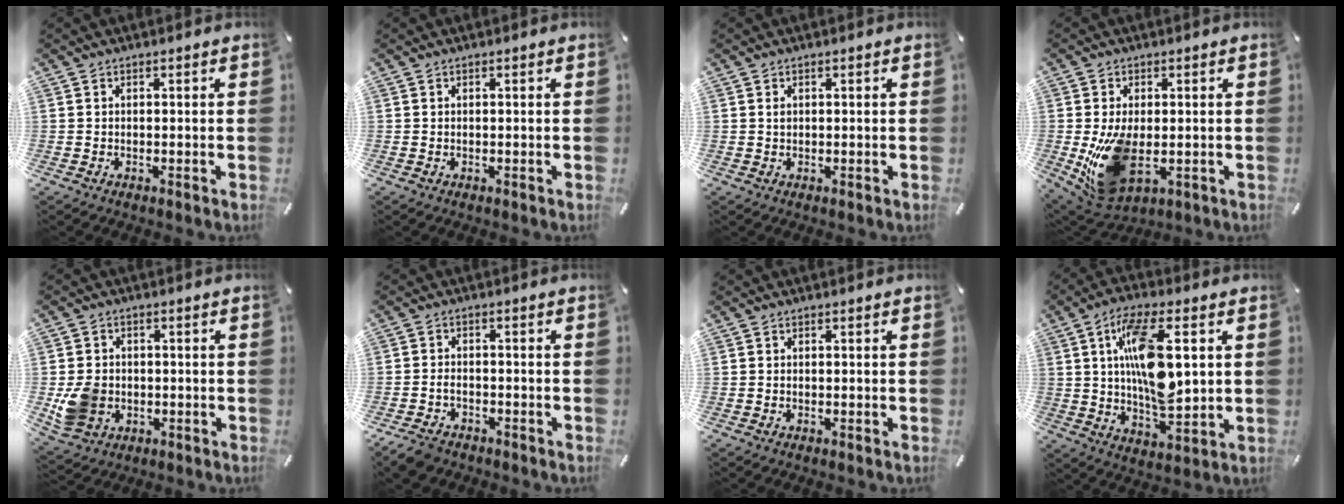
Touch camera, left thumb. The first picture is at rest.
{"total": 0.0}
{"total": 0.7, "force": [0.2, 0.5, 0.4], "torque": [-0.010, 0.001, 0.004]}
{"total": 13.8, "force": [-1.1, 8.4, 10.9], "torque": [-0.219, -0.021, -0.015]}
{"total": 8.0, "force": [-1.3, 7.0, 3.7], "torque": [-0.078, 0.009, -0.022]}
{"total": 3.8, "force": [-2.6, 2.2, 1.7], "torque": [-0.040, 0.011, -0.052]}
{"total": 0.0}
{"total": 15.7, "force": [3.5, 6.8, 13.7], "torque": [-0.266, -0.007, 0.053]}